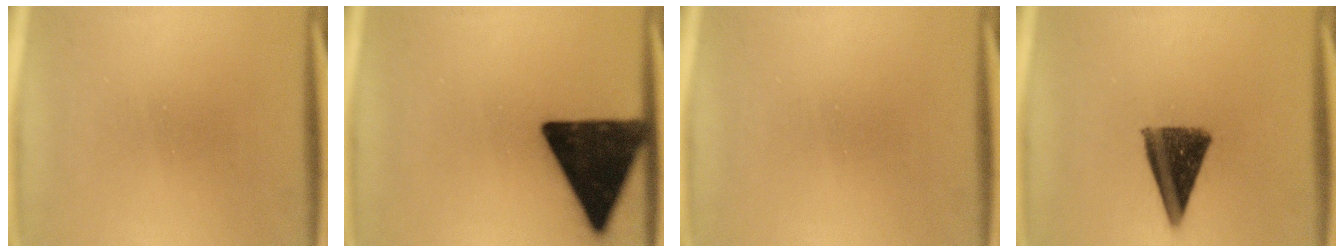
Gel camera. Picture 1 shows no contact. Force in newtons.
{"total": 17.1}
{"total": 0.0}
{"total": 10.4}